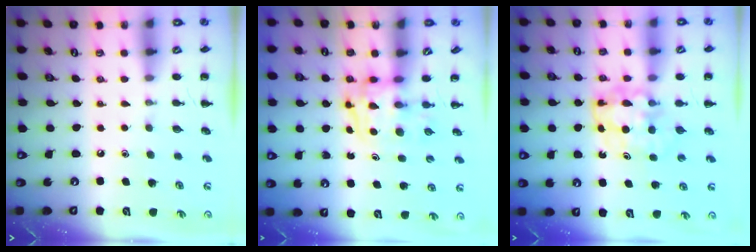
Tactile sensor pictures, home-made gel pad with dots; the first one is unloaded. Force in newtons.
{"total": 3.4, "press": 3.4, "slide": 0.6}
{"total": 5.5, "press": 5.5, "slide": 0.4}